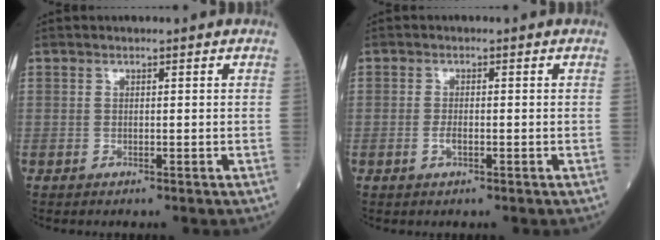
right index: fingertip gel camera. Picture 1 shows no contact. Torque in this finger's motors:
{"motor_torque": [0.42, -0.16, 0.21, 0.06]}